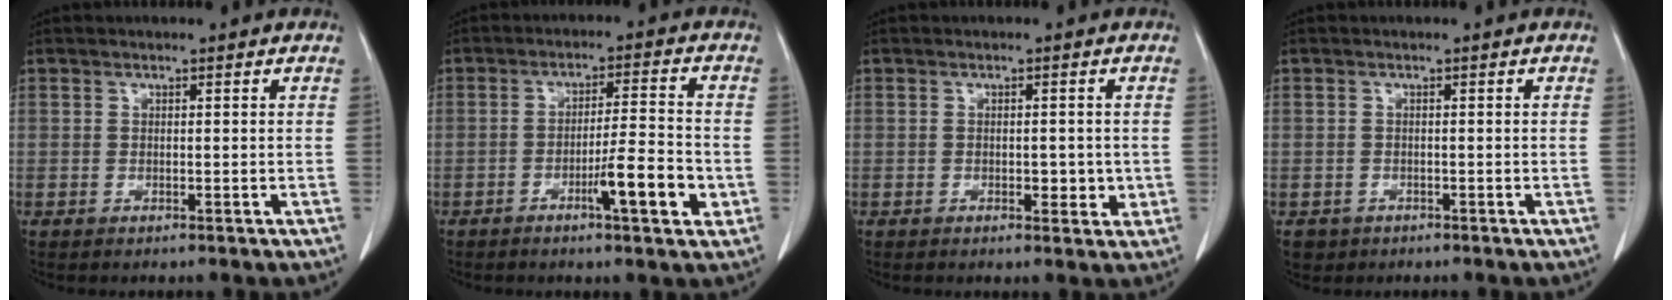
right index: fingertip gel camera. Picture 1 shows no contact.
{"total": 7.9, "force": [-2.9, 0.7, 7.3], "torque": [-0.113, -0.002, -0.046]}
{"total": 2.9, "force": [-0.3, 1.3, 2.5], "torque": [-0.035, -0.001, -0.001]}
{"total": 2.2, "force": [-1.1, 1.9, 0.0], "torque": [-0.006, 0.003, -0.016]}